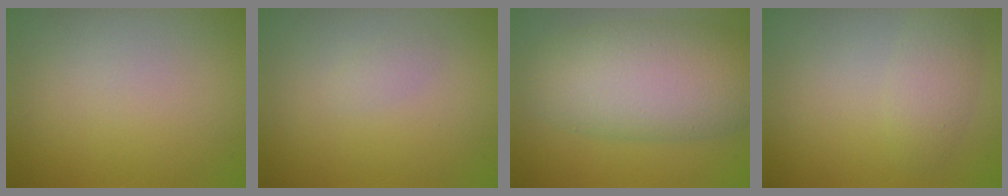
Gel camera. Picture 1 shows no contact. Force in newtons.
{"total": 0.7, "press": 0.7, "slide": 0.0}
{"total": 9.5, "press": 9.5, "slide": 0.4}
{"total": 2.4, "press": 2.4, "slide": 0.1}